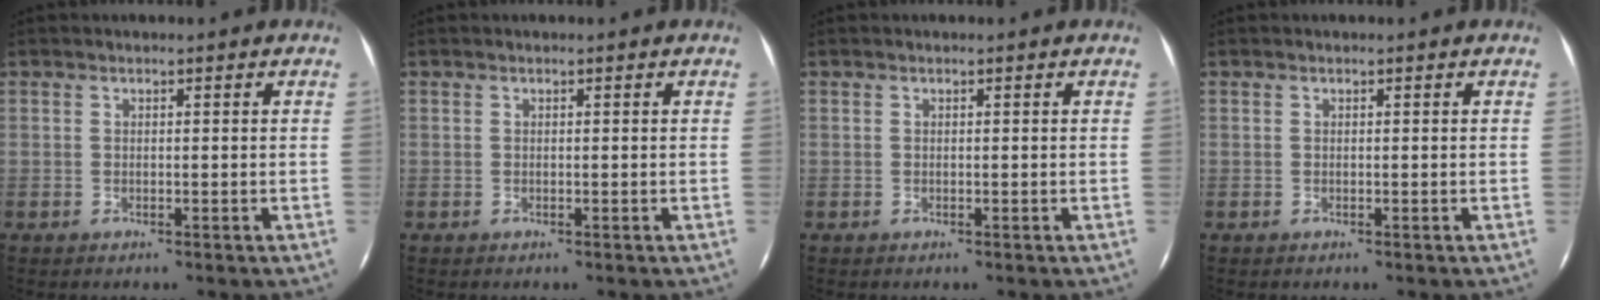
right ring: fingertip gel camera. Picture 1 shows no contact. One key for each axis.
{"total": 0.0}
{"total": 0.0}
{"total": 0.0}